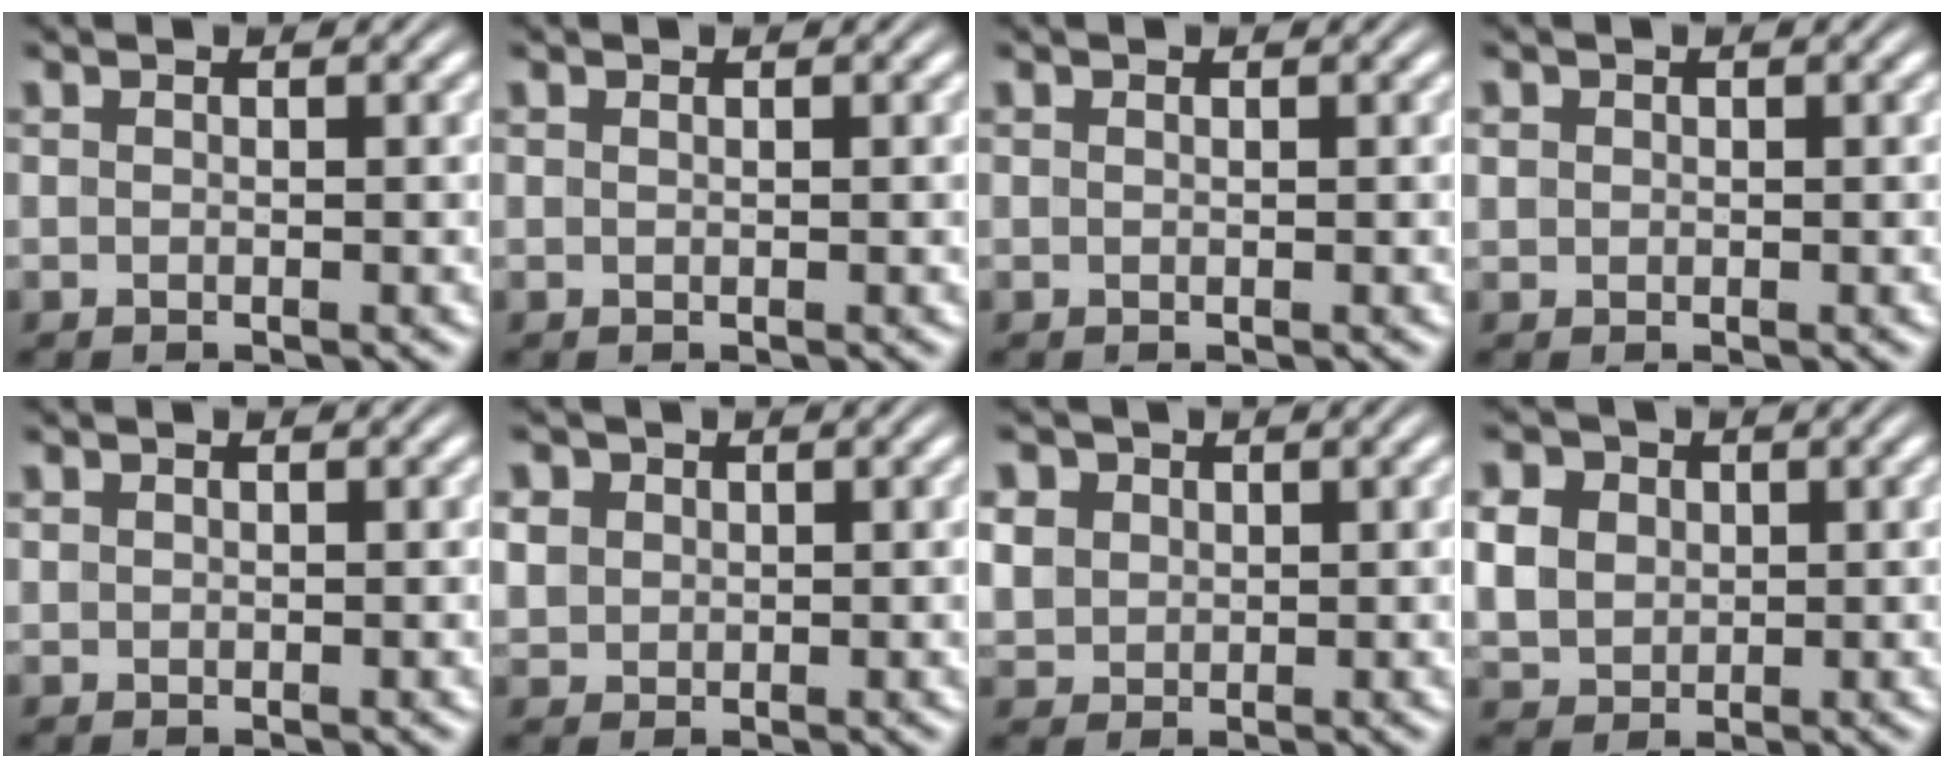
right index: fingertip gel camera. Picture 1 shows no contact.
{"total": 0.0}
{"total": 0.0}
{"total": 1.2, "force": [0.3, 1.1, 0.5], "torque": [-0.020, -0.002, 0.008]}
{"total": 0.5, "force": [0.3, 0.3, 0.2], "torque": [-0.008, 0.000, 0.008]}
{"total": 3.5, "force": [0.8, 3.1, 1.4], "torque": [-0.045, -0.005, 0.019]}
{"total": 4.5, "force": [1.0, 3.9, 1.9], "torque": [-0.053, -0.006, 0.022]}
{"total": 6.1, "force": [0.7, 5.4, 2.7], "torque": [-0.071, -0.011, 0.017]}